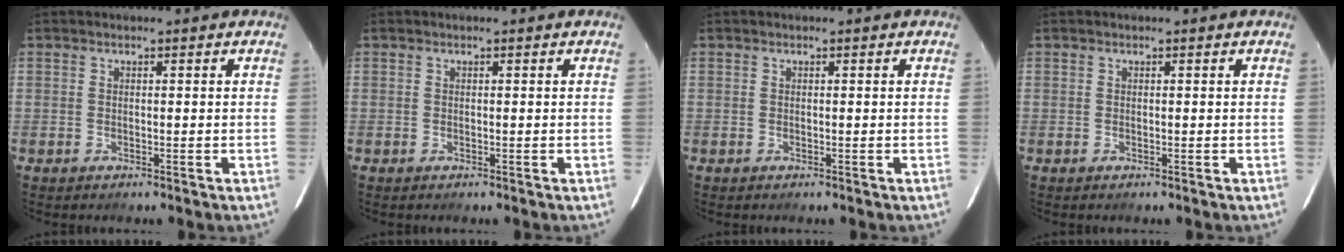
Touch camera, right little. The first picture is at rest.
{"total": 0.0}
{"total": 0.0}
{"total": 0.0}